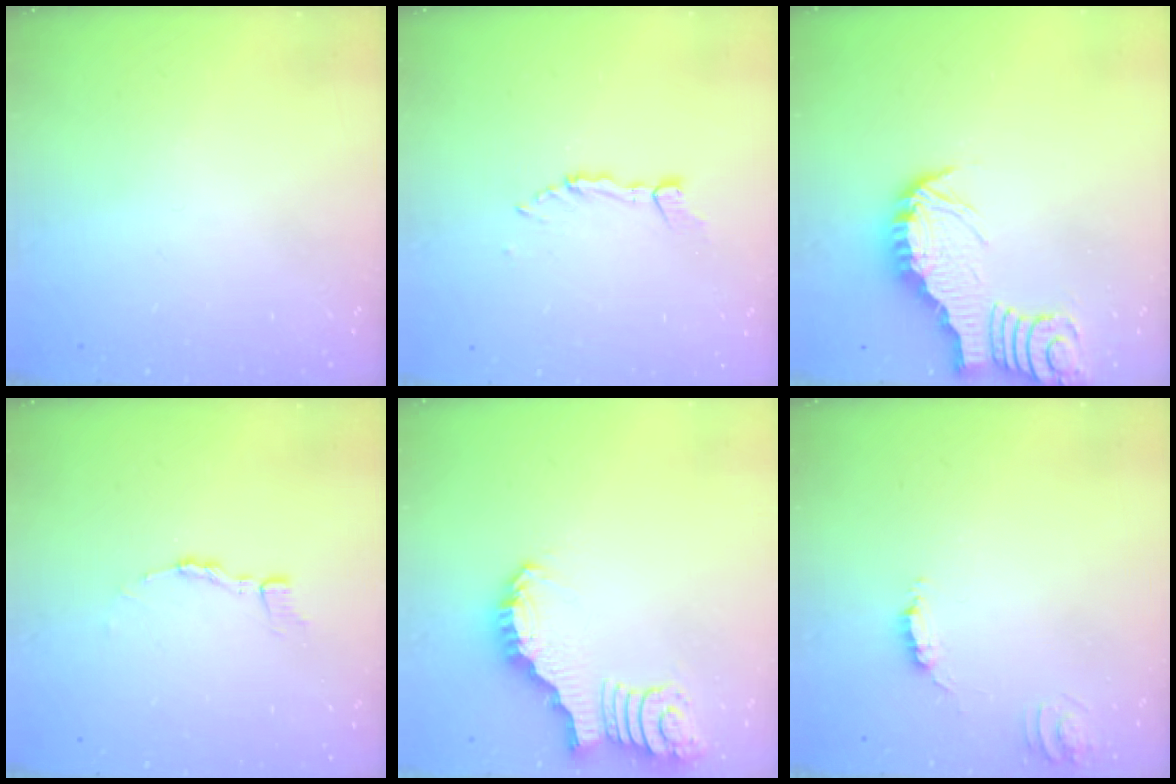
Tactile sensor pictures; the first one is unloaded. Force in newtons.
{"total": 4.9, "press": 4.9, "slide": 0.2}
{"total": 2.6, "press": 2.6, "slide": 0.2}
{"total": 3.7, "press": 3.7, "slide": 0.0}
{"total": 2.9, "press": 2.9, "slide": 0.1}
{"total": 2.2, "press": 2.2, "slide": 0.1}